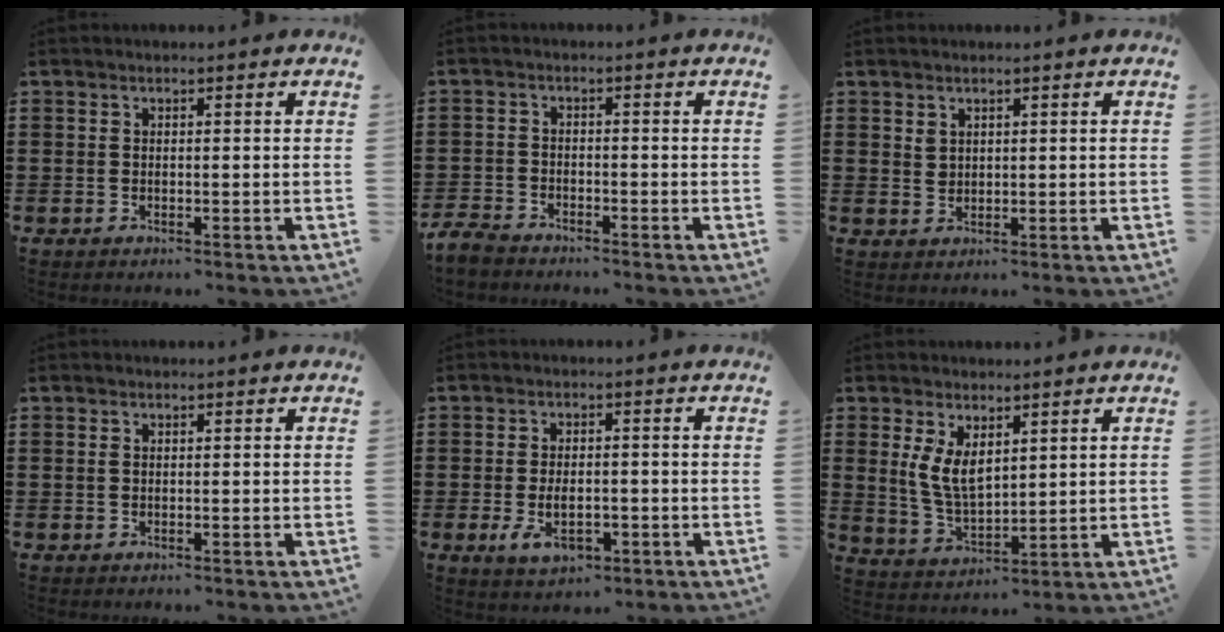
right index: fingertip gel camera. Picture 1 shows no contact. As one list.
[{"total": 2.9, "force": [-2.8, 0.6, 0.4], "torque": [-0.026, -0.001, -0.062]}, {"total": 1.7, "force": [1.2, 1.1, 0.4], "torque": [-0.010, 0.003, 0.025]}, {"total": 0.5, "force": [0.1, 0.4, 0.3], "torque": [-0.008, 0.001, 0.002]}, {"total": 5.1, "force": [-1.6, 2.6, 4.0], "torque": [-0.081, -0.005, -0.034]}, {"total": 6.3, "force": [2.2, 3.4, 4.8], "torque": [-0.108, 0.004, 0.040]}]